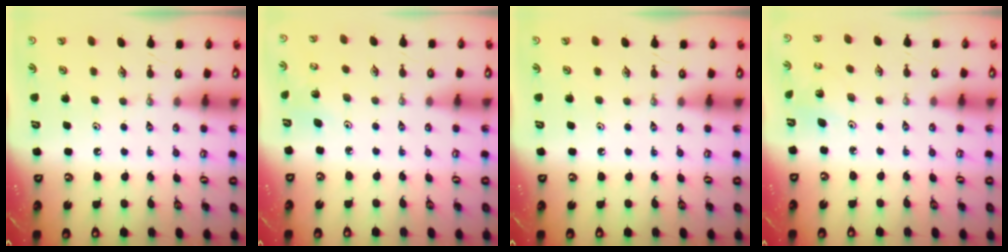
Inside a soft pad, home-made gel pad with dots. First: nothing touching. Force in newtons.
{"total": 2.7, "press": 2.7, "slide": 0.4}
{"total": 0.0}
{"total": 3.0, "press": 3.0, "slide": 0.2}